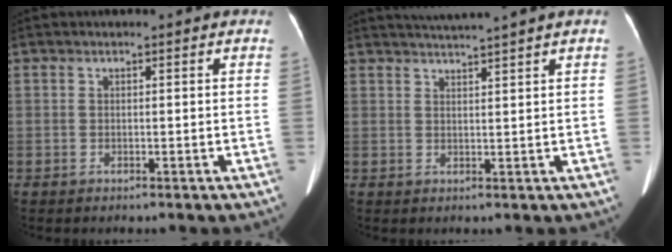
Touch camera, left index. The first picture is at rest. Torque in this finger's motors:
{"motor_torque": [-0.52, -0.15, -0.25, 0.00]}